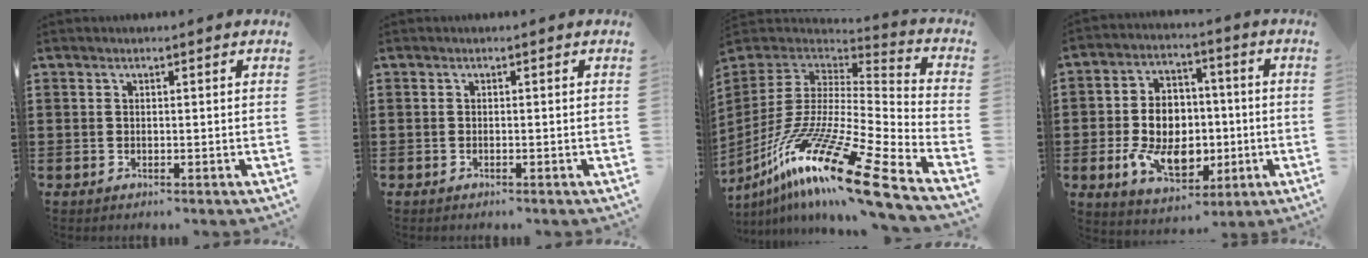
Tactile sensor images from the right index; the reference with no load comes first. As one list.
[{"total": 0.7, "force": [-0.3, -0.6, 0.0], "torque": [0.004, -0.003, -0.005]}, {"total": 19.9, "force": [-13.2, 2.2, 14.7], "torque": [-0.274, 0.026, -0.236]}, {"total": 10.5, "force": [-1.6, 7.6, 7.0], "torque": [-0.135, 0.009, -0.029]}]